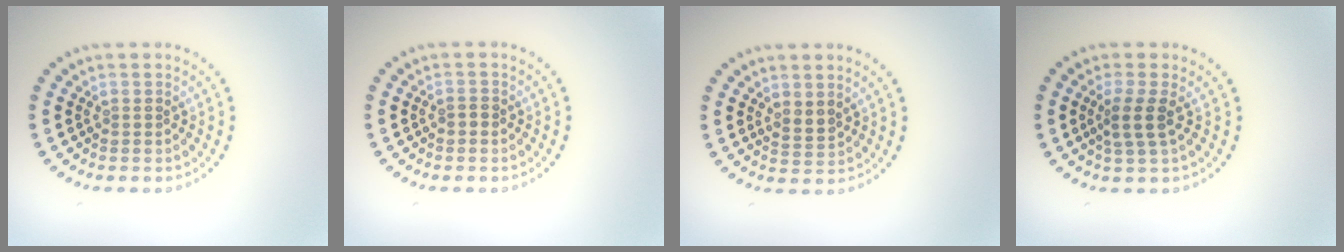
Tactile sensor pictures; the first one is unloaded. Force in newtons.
{"total": 0.8, "press": 0.8, "slide": 0.1}
{"total": 1.5, "press": 1.2, "slide": 0.9}
{"total": 2.4, "press": 1.9, "slide": 1.4}